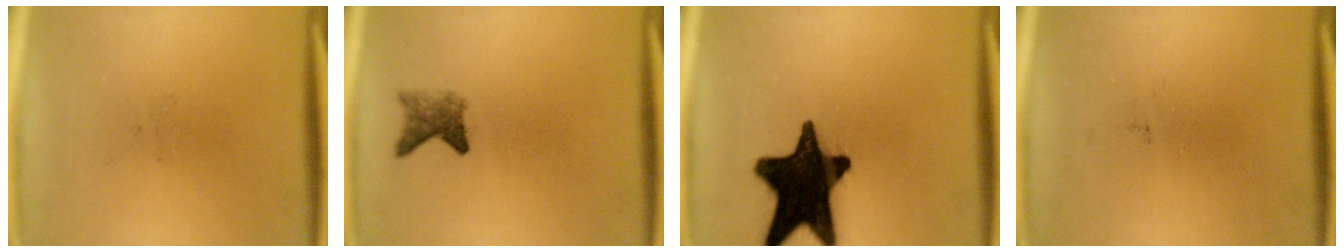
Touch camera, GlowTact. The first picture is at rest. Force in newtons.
{"total": 2.7}
{"total": 18.5}
{"total": 0.0}